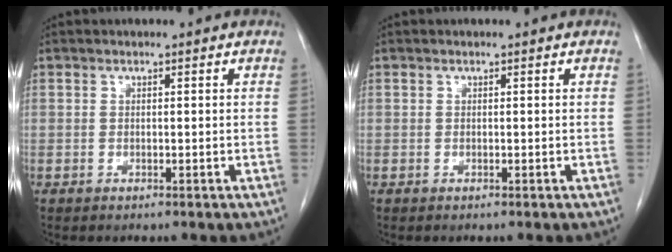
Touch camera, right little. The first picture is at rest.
{"total": 0.0}